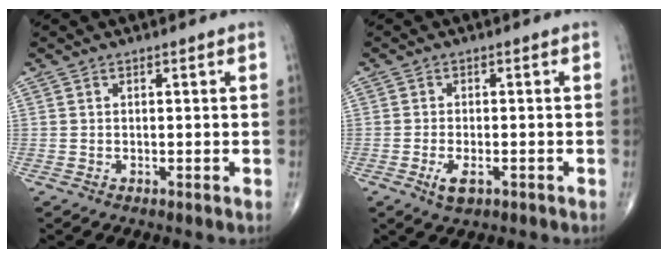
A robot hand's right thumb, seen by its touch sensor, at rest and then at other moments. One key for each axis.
{"total": 3.3, "fx": -1.5, "fy": 1.5, "fz": 2.6, "tx": -0.050, "ty": -0.003, "tz": -0.024}